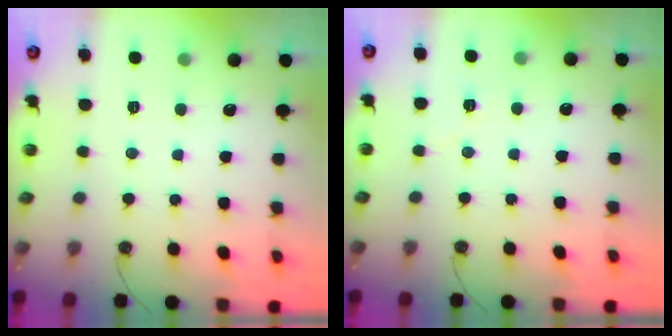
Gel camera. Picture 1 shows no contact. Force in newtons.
{"total": 3.8, "press": 2.9, "slide": 2.4}